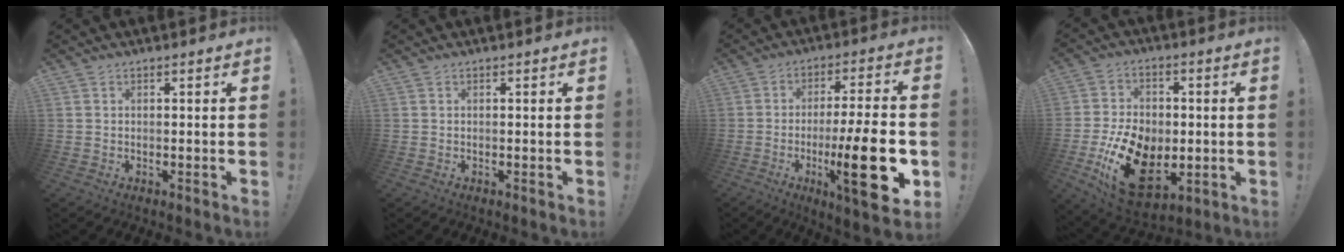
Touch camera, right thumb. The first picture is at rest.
{"total": 0.0}
{"total": 20.2, "force": [-5.4, 3.9, 19.0], "torque": [-0.291, 0.003, -0.077]}
{"total": 20.7, "force": [-5.5, 14.3, 14.0], "torque": [-0.245, 0.029, -0.076]}